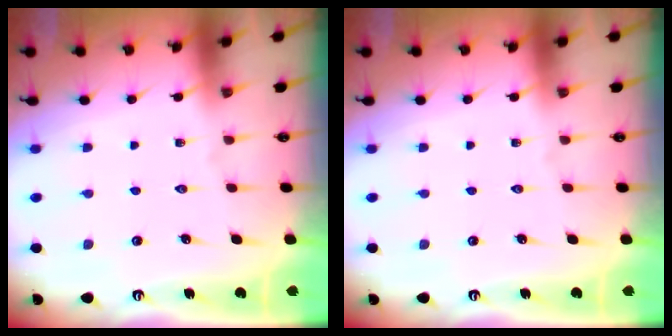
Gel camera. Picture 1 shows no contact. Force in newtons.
{"total": 0.0}